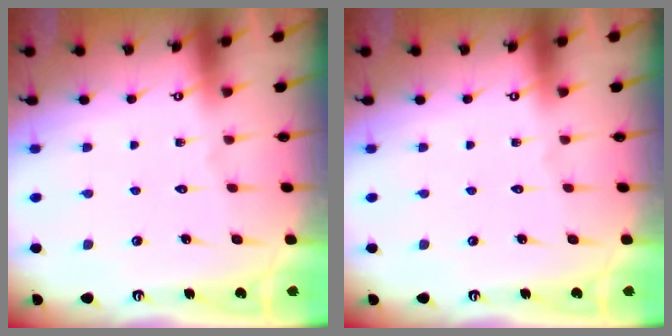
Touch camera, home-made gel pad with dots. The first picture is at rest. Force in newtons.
{"total": 0.0}